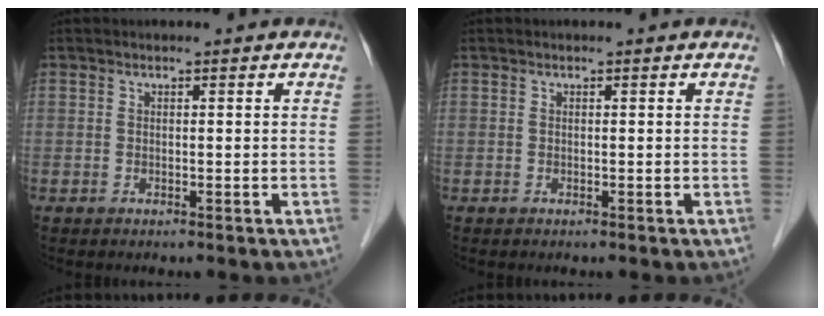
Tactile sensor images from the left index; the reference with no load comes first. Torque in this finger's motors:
{"motor_torque": [0.00, 0.00, 0.00, 0.00]}